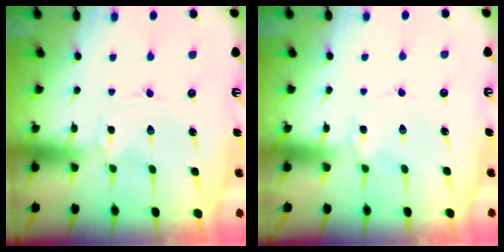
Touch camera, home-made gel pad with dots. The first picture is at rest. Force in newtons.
{"total": 3.0, "press": 2.9, "slide": 0.4}